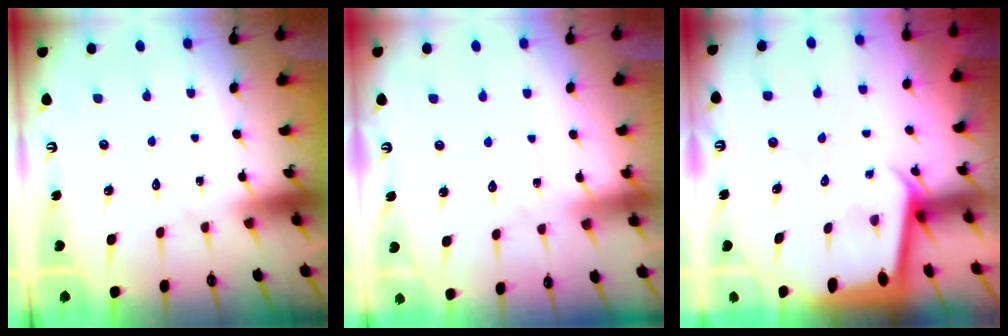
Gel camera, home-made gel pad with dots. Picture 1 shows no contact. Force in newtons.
{"total": 4.4, "press": 4.3, "slide": 0.3}
{"total": 2.2, "press": 2.2, "slide": 0.1}